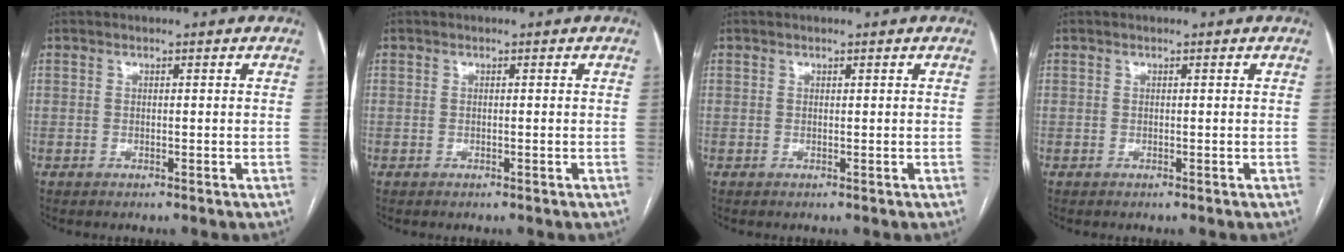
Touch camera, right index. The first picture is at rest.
{"total": 0.0}
{"total": 0.0}
{"total": 0.0}